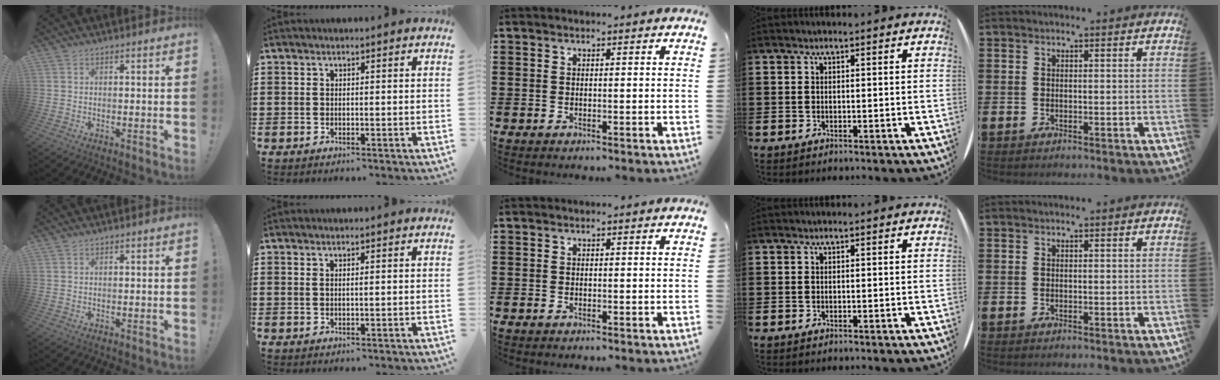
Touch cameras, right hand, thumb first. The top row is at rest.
{"thumb": {"total": 0.7, "force": [0.6, 0.1, 0.2], "torque": [-0.004, 0.000, 0.012]}, "index": {"total": 0.6, "force": [0.2, 0.1, 0.5], "torque": [-0.010, 0.000, 0.005]}}